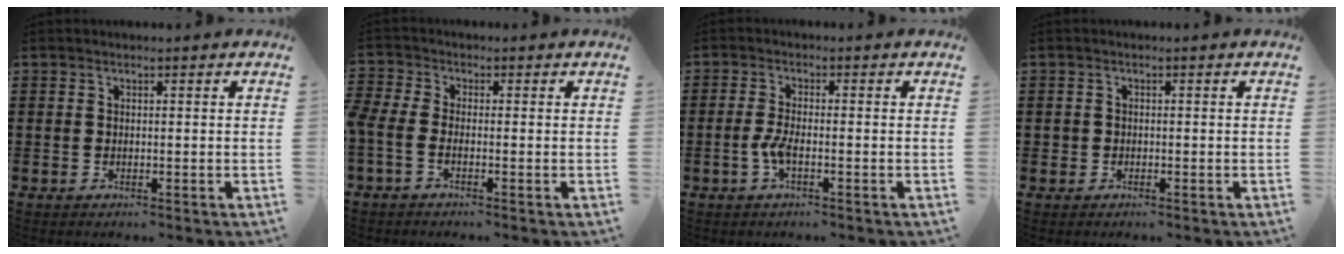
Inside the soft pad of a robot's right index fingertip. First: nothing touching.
{"total": 2.3, "force": [-1.3, 0.7, 1.8], "torque": [-0.053, -0.004, -0.031]}
{"total": 3.0, "force": [-1.2, 0.7, 2.6], "torque": [-0.068, -0.007, -0.029]}
{"total": 0.9, "force": [-0.4, 0.8, 0.1], "torque": [-0.003, 0.004, -0.010]}